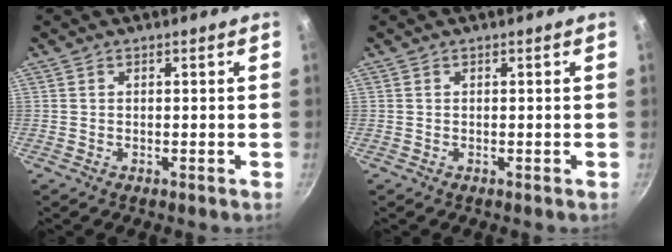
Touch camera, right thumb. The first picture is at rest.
{"total": 0.0}